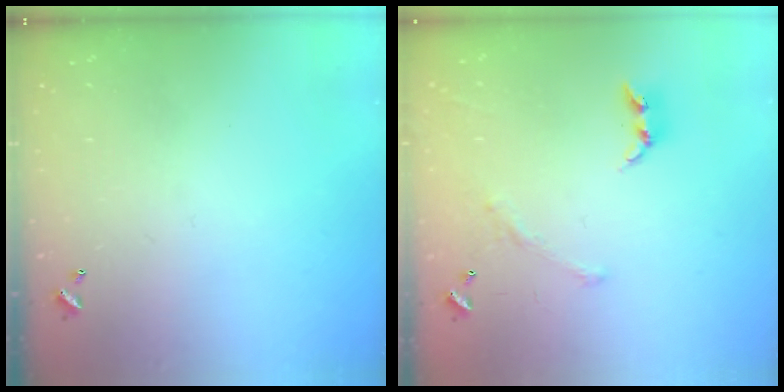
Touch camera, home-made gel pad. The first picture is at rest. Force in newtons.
{"total": 2.3, "press": 2.0, "slide": 1.0}